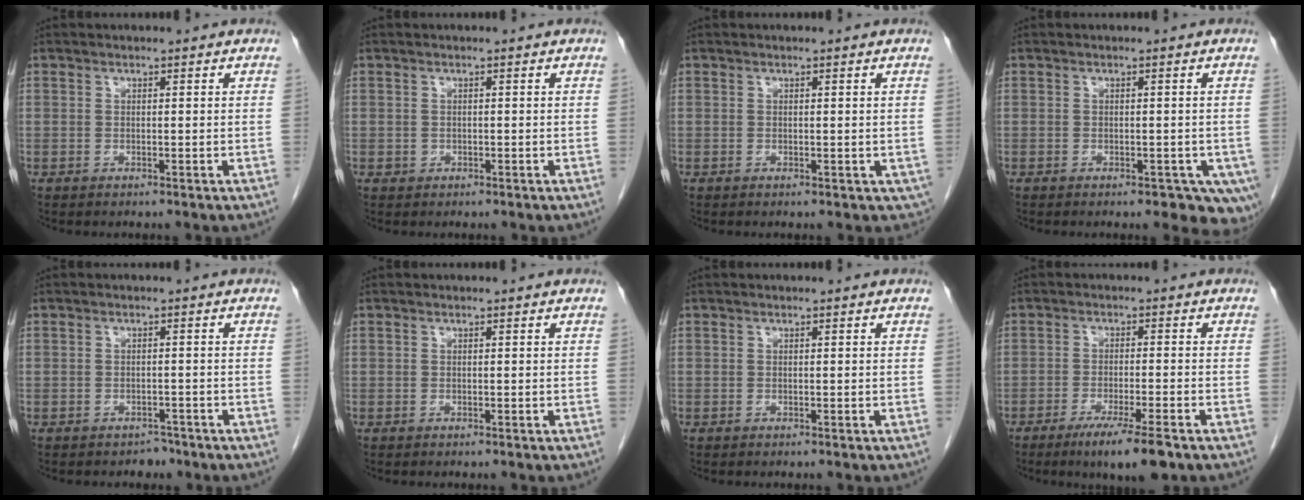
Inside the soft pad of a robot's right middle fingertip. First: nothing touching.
{"total": 0.7, "force": [-0.1, 0.6, 0.1], "torque": [-0.001, 0.003, -0.001]}
{"total": 1.4, "force": [-0.2, 1.0, 0.9], "torque": [-0.005, 0.000, 0.002]}
{"total": 7.4, "force": [-4.2, 3.6, 4.9], "torque": [-0.052, -0.012, -0.054]}
{"total": 1.7, "force": [-1.4, 1.0, 0.1], "torque": [-0.004, 0.004, -0.020]}
{"total": 0.0}
{"total": 0.0}
{"total": 7.7, "force": [-5.1, 0.3, 5.8], "torque": [-0.092, -0.018, -0.081]}